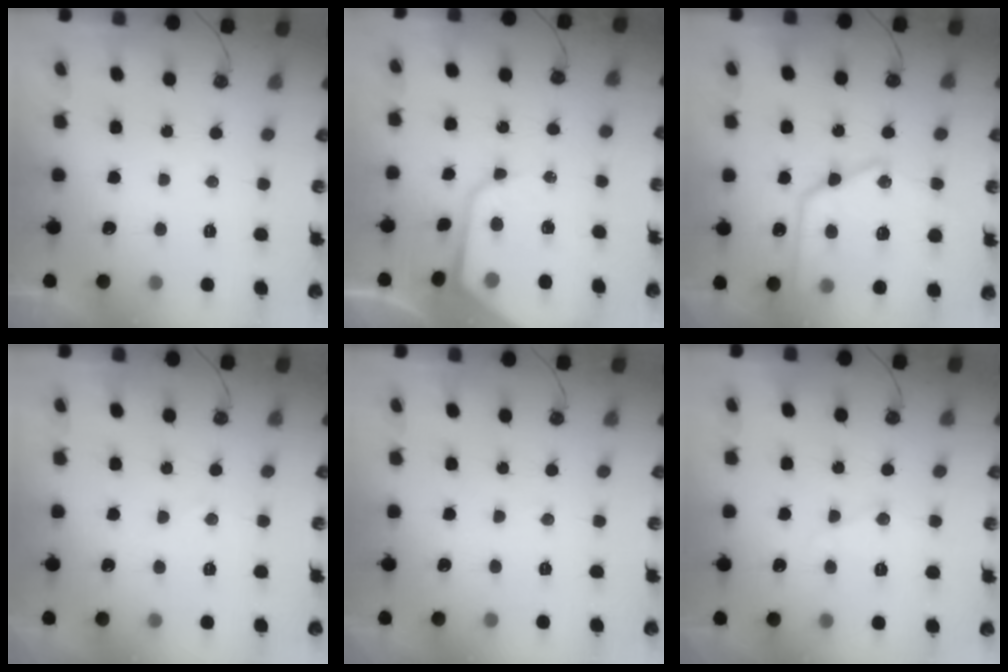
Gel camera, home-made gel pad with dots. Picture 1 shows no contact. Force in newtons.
{"total": 13.5, "press": 13.4, "slide": 1.2}
{"total": 21.6, "press": 21.6, "slide": 1.5}
{"total": 4.4, "press": 4.4, "slide": 0.5}
{"total": 2.9, "press": 2.9, "slide": 0.5}
{"total": 8.9, "press": 8.8, "slide": 0.8}